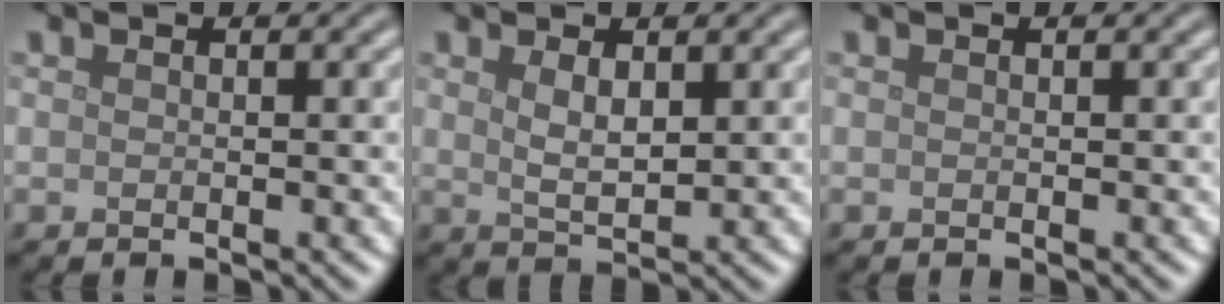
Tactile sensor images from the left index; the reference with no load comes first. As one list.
[{"total": 2.2, "force": [1.0, 0.8, 1.8], "torque": [-0.038, -0.004, 0.021]}, {"total": 0.0}]